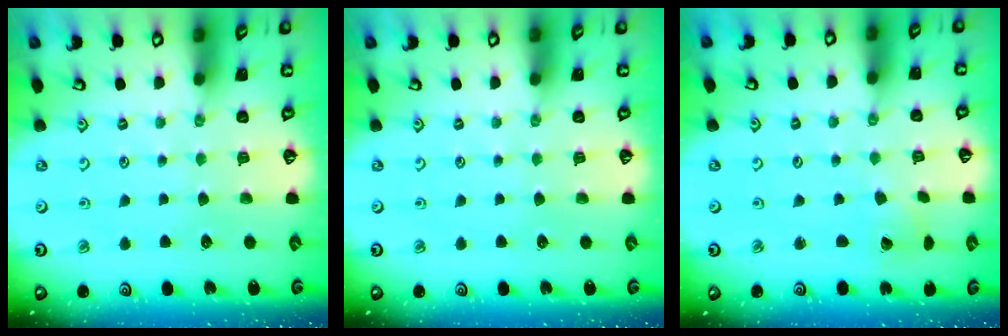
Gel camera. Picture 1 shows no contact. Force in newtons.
{"total": 0.0}
{"total": 2.0, "press": 2.0, "slide": 0.3}